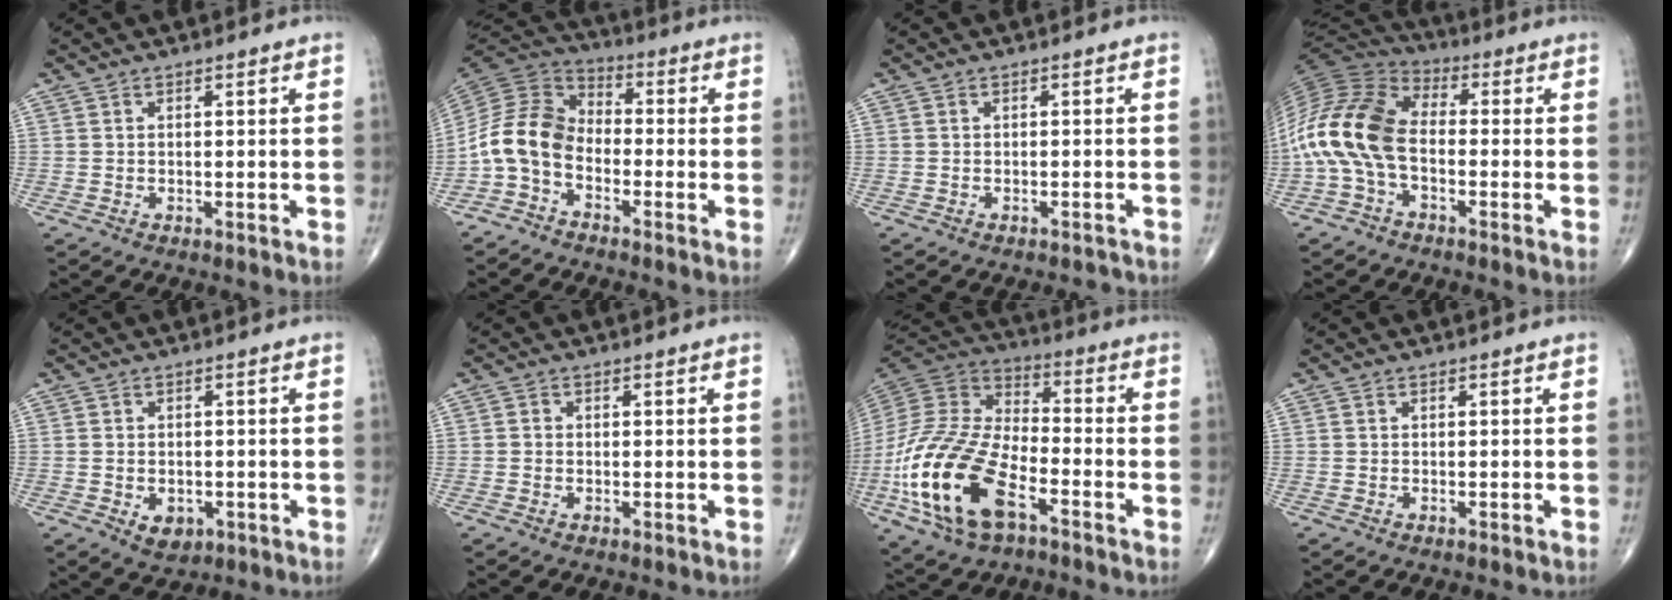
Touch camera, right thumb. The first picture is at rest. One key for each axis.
{"total": 9.9, "fx": -3.6, "fy": 6.8, "fz": 6.2, "tx": -0.117, "ty": 0.054, "tz": -0.089}
{"total": 1.5, "fx": -1.4, "fy": 0.4, "fz": 0.2, "tx": -0.008, "ty": 0.010, "tz": -0.017}
{"total": 15.7, "fx": -2.5, "fy": 9.2, "fz": 12.4, "tx": -0.261, "ty": 0.043, "tz": -0.059}
{"total": 4.0, "fx": -1.3, "fy": 2.9, "fz": 2.5, "tx": -0.025, "ty": 0.002, "tz": -0.011}
{"total": 0.8, "fx": -0.2, "fy": 0.7, "fz": 0.2, "tx": -0.001, "ty": 0.002, "tz": -0.006}
{"total": 22.4, "fx": -8.8, "fy": 11.1, "fz": 17.3, "tx": -0.357, "ty": 0.035, "tz": -0.163}
{"total": 0.0}